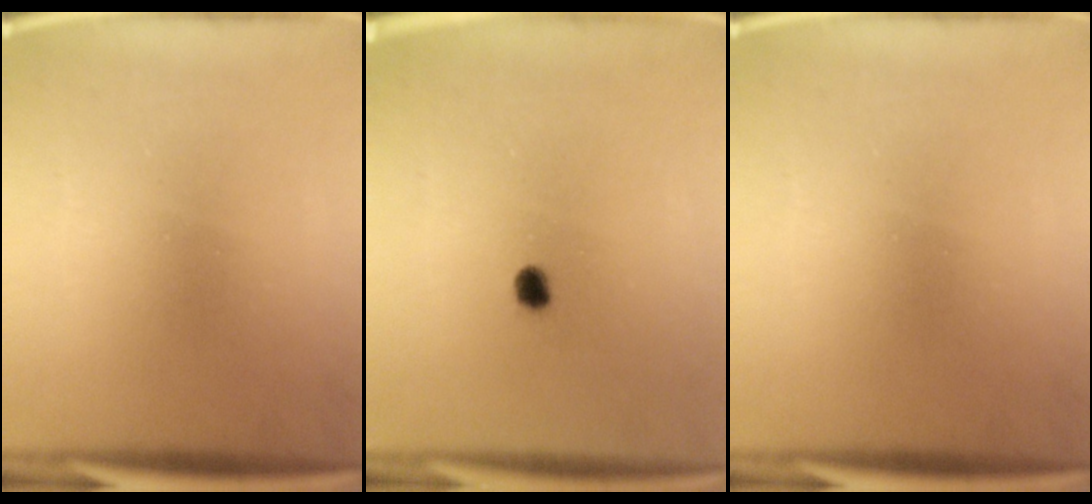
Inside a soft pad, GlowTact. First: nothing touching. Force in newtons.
{"total": 1.9}
{"total": 0.0}